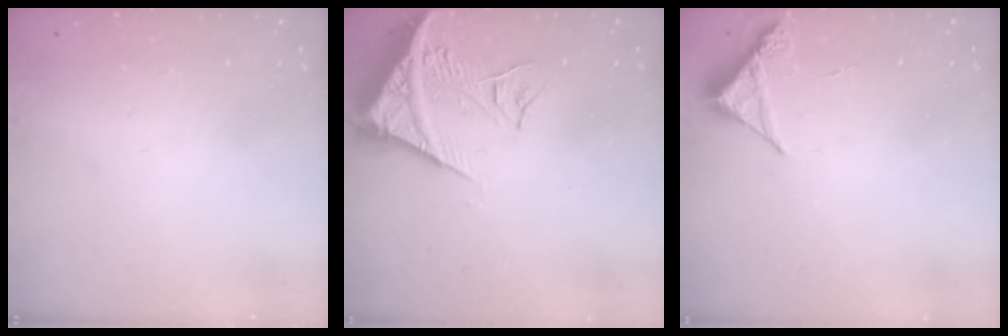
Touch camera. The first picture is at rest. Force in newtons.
{"total": 13.5, "press": 13.4, "slide": 1.8}
{"total": 4.9, "press": 4.9, "slide": 0.4}